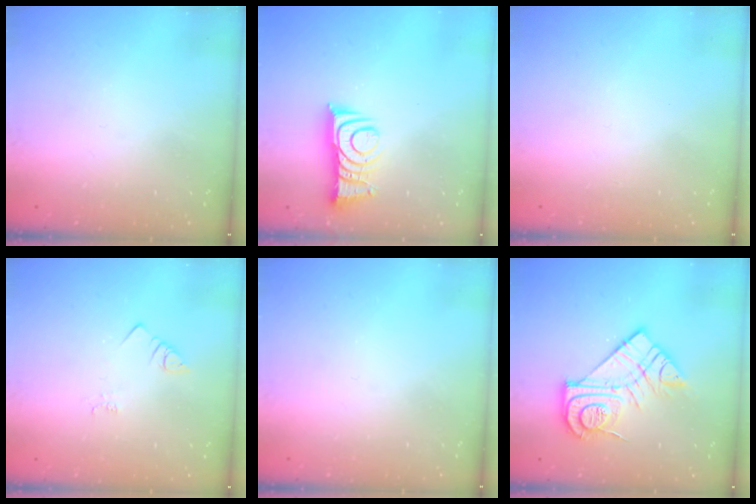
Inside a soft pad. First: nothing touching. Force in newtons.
{"total": 10.0, "press": 9.9, "slide": 1.0}
{"total": 1.5, "press": 1.5, "slide": 0.1}
{"total": 1.4, "press": 1.4, "slide": 0.3}
{"total": 0.0}
{"total": 15.9, "press": 15.9, "slide": 1.0}